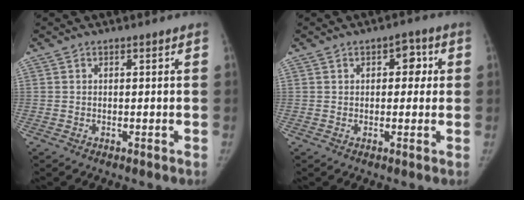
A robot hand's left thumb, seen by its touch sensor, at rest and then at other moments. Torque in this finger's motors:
{"motor_torque": [0.34, 0.43, -0.25, 0.00, 0.10]}